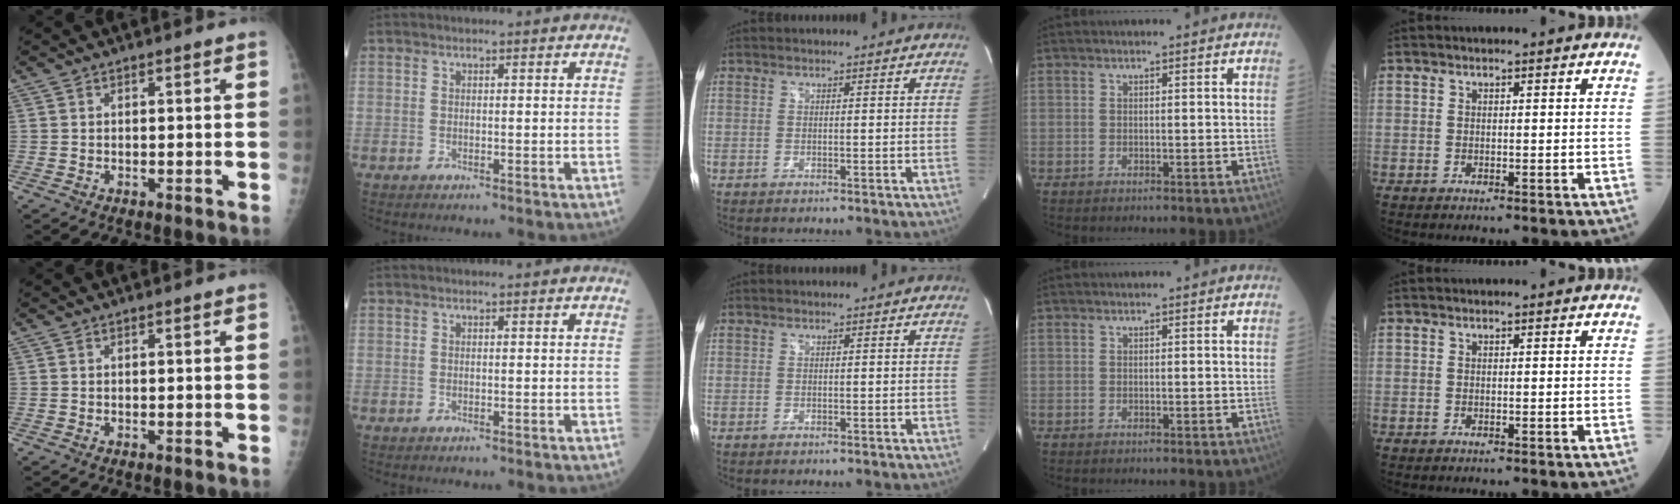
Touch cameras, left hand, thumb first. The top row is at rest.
{}